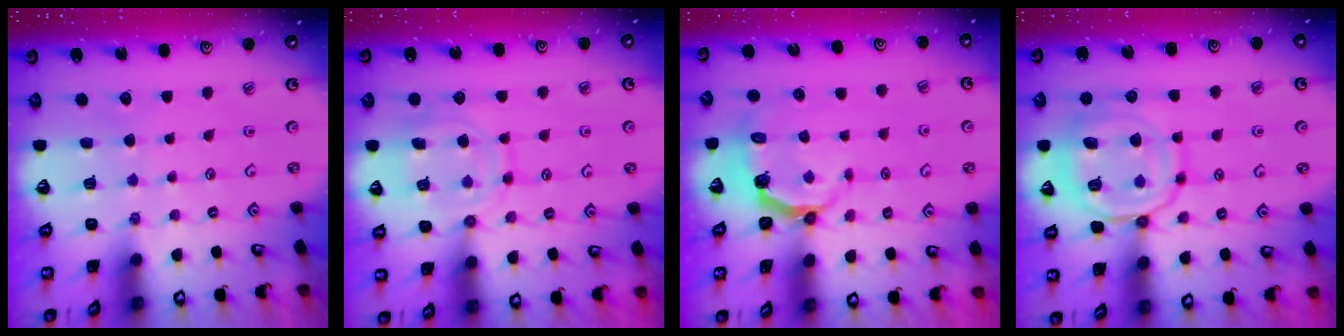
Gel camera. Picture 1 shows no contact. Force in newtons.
{"total": 13.0, "press": 12.9, "slide": 1.2}
{"total": 4.3, "press": 2.9, "slide": 3.1}
{"total": 14.7, "press": 14.6, "slide": 1.4}